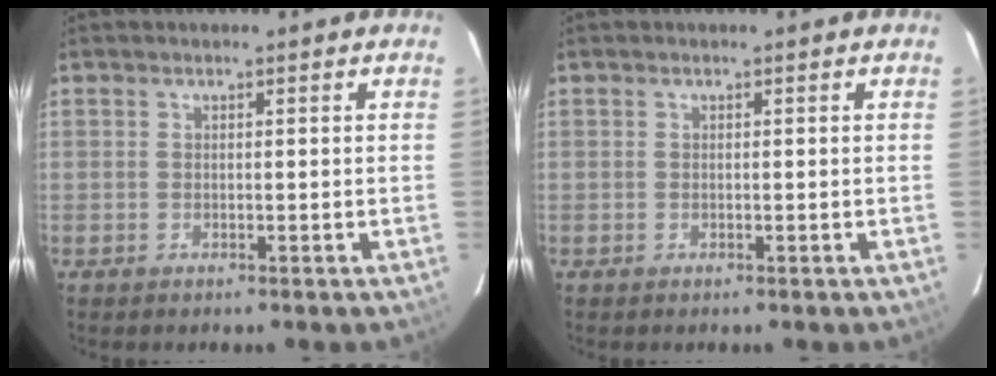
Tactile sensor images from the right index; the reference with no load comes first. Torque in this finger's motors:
{"motor_torque": [0.02, 0.03, 0.02, 0.01]}